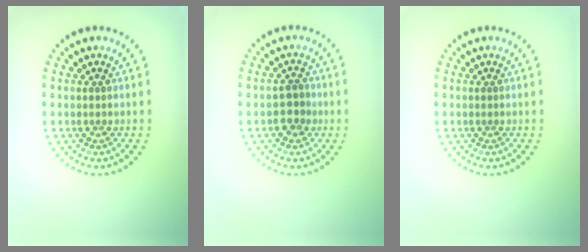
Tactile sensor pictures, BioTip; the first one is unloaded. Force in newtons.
{"total": 2.1, "press": 2.1, "slide": 0.5}
{"total": 0.0}